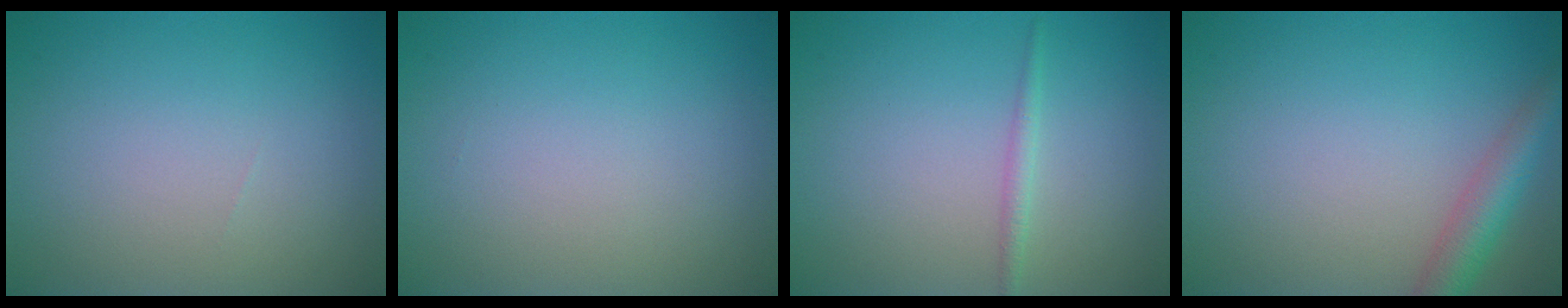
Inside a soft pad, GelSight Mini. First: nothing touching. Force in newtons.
{"total": 0.0}
{"total": 1.1, "press": 1.1, "slide": 0.1}
{"total": 3.5, "press": 3.5, "slide": 0.1}